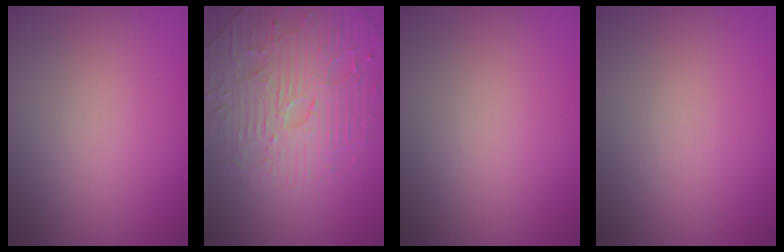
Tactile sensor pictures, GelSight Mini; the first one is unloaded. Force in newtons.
{"total": 4.5, "press": 4.5, "slide": 0.4}
{"total": 0.0}
{"total": 0.0}